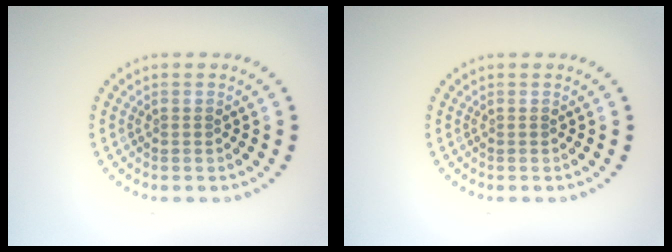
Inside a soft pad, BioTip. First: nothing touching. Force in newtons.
{"total": 0.0}